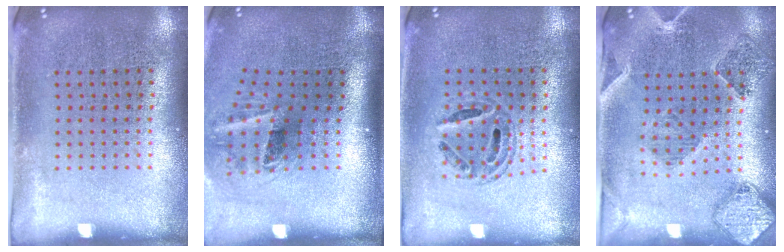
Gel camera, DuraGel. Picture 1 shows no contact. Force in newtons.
{"total": 2.2, "press": 1.3, "slide": 1.7}
{"total": 0.7, "press": 0.7, "slide": 0.1}
{"total": 0.9, "press": 0.9, "slide": 0.3}